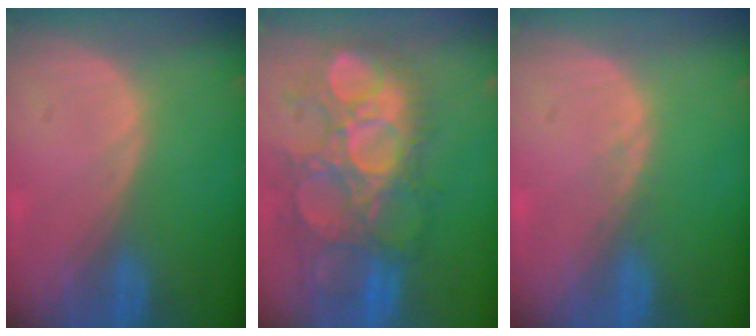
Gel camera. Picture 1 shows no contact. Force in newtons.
{"total": 12.0, "press": 11.4, "slide": 3.7}
{"total": 0.6, "press": 0.6, "slide": 0.1}